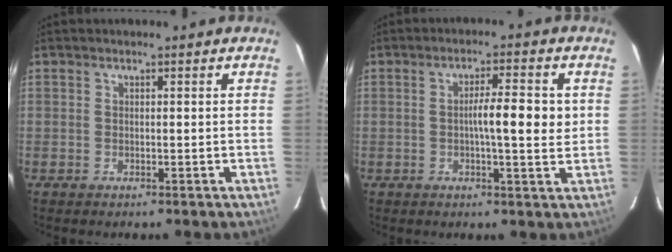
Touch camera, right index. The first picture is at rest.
{"total": 6.4, "force": [0.4, 0.7, 6.4], "torque": [-0.097, 0.005, 0.003]}